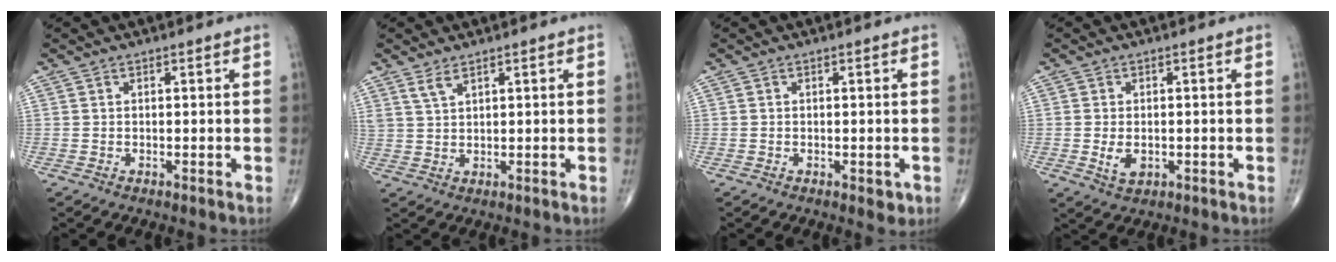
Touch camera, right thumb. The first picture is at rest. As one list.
[{"total": 2.6, "force": [2.0, 0.8, 1.6], "torque": [-0.033, -0.009, 0.047]}, {"total": 1.8, "force": [-0.5, 1.1, 1.4], "torque": [-0.007, -0.001, -0.006]}, {"total": 3.6, "force": [-0.6, 2.3, 2.7], "torque": [-0.046, -0.005, -0.004]}]